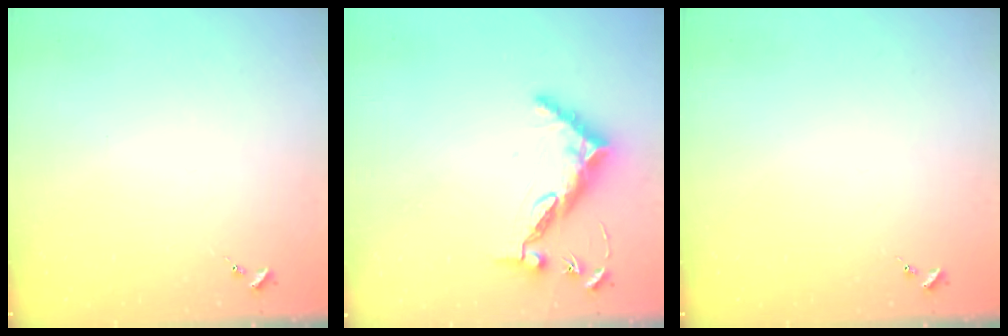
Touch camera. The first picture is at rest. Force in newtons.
{"total": 12.1, "press": 12.0, "slide": 1.2}
{"total": 0.0}